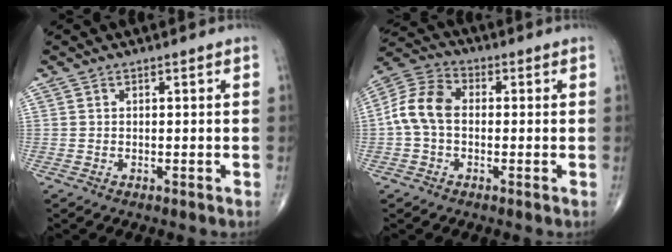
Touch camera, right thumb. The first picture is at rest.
{"total": 9.1, "force": [-0.5, 6.2, 6.6], "torque": [-0.129, 0.028, -0.021]}